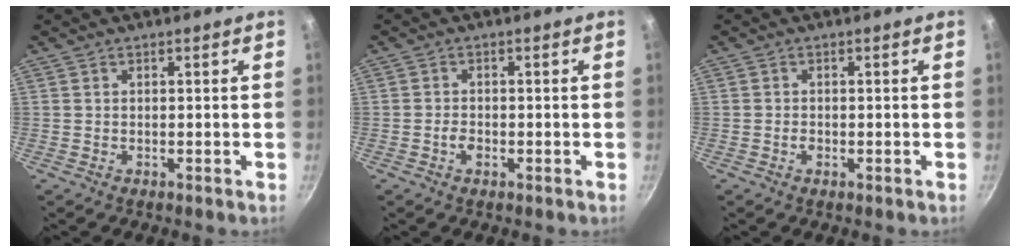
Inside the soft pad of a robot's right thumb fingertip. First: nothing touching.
{"total": 2.0, "force": [-0.8, 1.2, 1.3], "torque": [-0.028, 0.006, -0.018]}
{"total": 1.1, "force": [-0.4, 0.7, 0.7], "torque": [-0.015, 0.002, -0.009]}